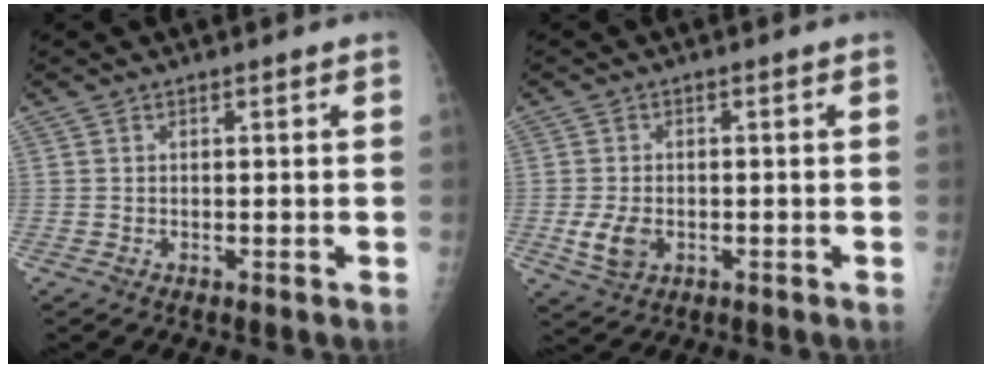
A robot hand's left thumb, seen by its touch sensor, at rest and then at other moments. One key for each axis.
{"total": 4.8, "fx": -1.2, "fy": 3.2, "fz": 3.3, "tx": -0.063, "ty": -0.003, "tz": -0.017}